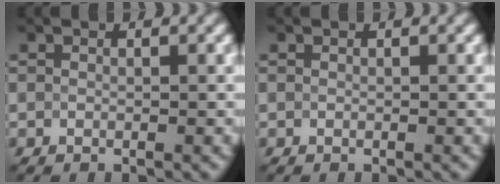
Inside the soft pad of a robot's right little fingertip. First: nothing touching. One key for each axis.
{"total": 0.0}